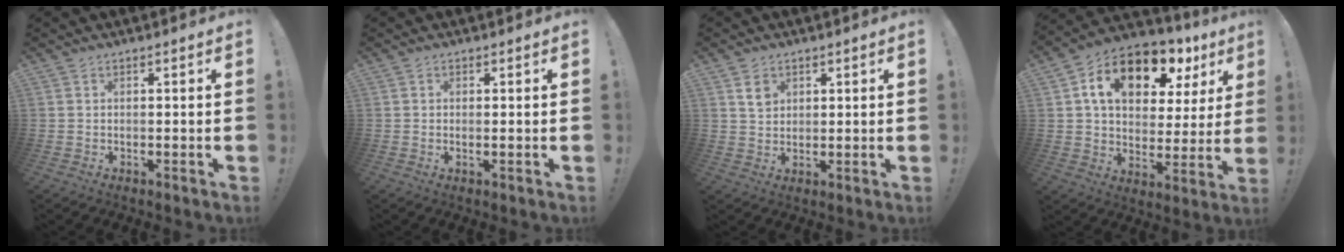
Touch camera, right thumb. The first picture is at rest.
{"total": 0.8, "force": [0.3, -0.1, 0.7], "torque": [-0.006, -0.004, 0.004]}
{"total": 3.0, "force": [1.5, 2.2, 1.4], "torque": [-0.012, -0.005, 0.026]}
{"total": 16.8, "force": [8.9, 9.5, 10.6], "torque": [-0.177, -0.039, 0.153]}